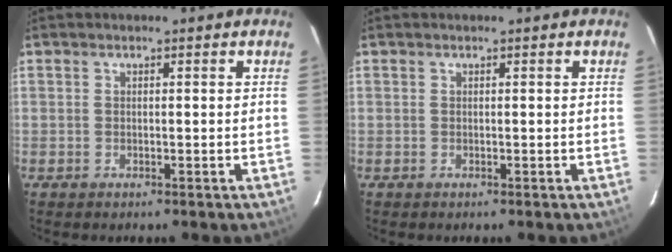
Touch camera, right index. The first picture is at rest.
{"total": 0.0}